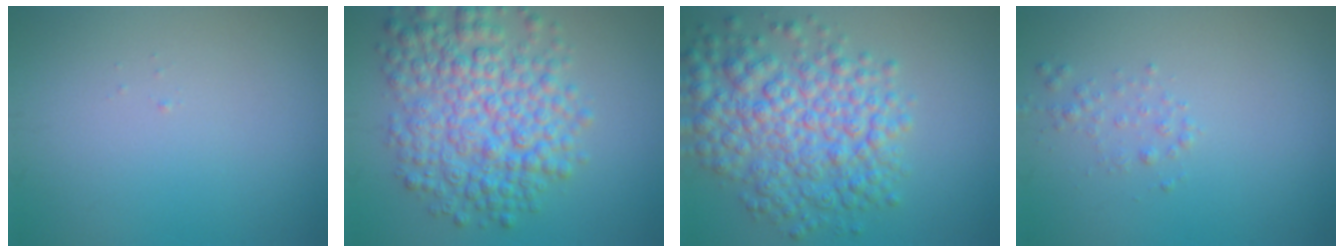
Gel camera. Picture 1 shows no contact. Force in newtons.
{"total": 7.8, "press": 7.8, "slide": 0.2}
{"total": 7.5, "press": 7.5, "slide": 0.1}
{"total": 1.0, "press": 1.0, "slide": 0.0}